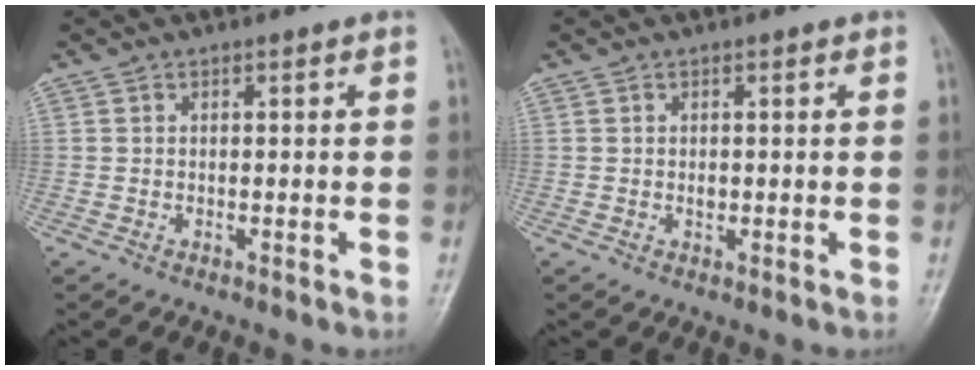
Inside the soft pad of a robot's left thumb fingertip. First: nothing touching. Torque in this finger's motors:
{"motor_torque": [-0.01, -0.01, 0.26, 0.27, 0.00]}